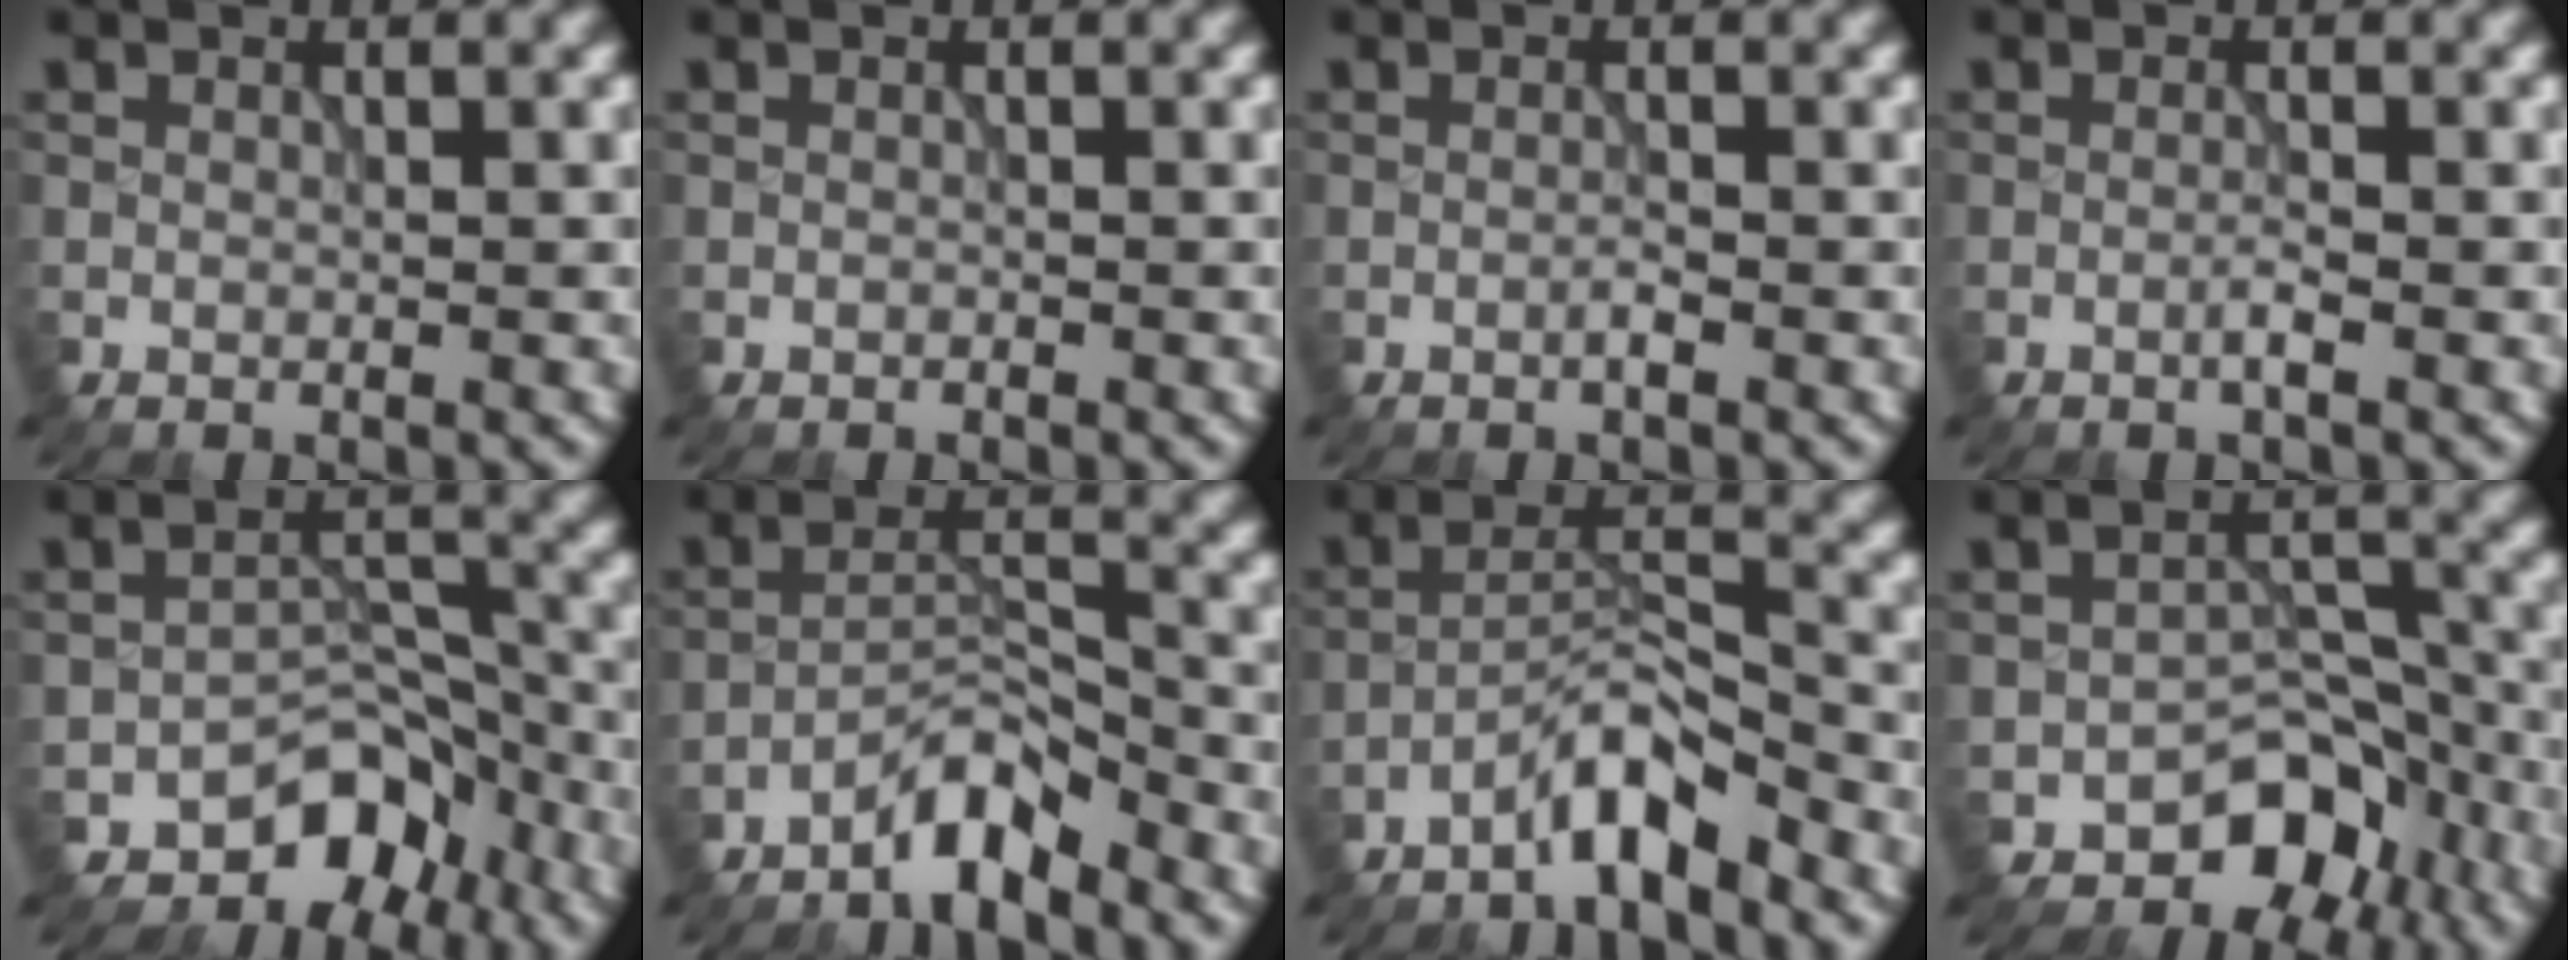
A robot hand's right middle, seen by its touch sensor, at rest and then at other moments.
{"total": 0.0}
{"total": 0.8, "force": [-0.5, 0.0, 0.7], "torque": [-0.013, 0.001, -0.010]}
{"total": 1.1, "force": [-0.5, 0.0, 1.0], "torque": [-0.017, 0.003, -0.013]}
{"total": 5.5, "force": [-4.2, 3.0, 2.0], "torque": [-0.006, 0.002, -0.067]}
{"total": 4.0, "force": [-3.4, 0.8, 2.0], "torque": [-0.035, 0.014, -0.070]}
{"total": 4.5, "force": [-3.5, 0.7, 2.6], "torque": [-0.048, 0.014, -0.073]}
{"total": 5.6, "force": [-3.9, 3.3, 2.3], "torque": [-0.012, 0.001, -0.062]}